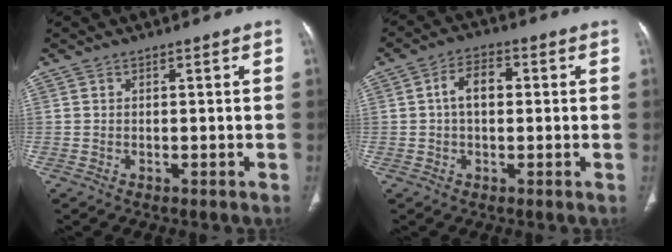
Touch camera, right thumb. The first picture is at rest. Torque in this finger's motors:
{"motor_torque": [0.82, 2.56, 1.16, -0.10, 0.09]}